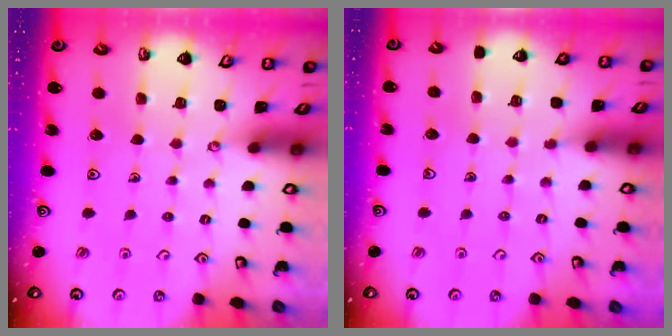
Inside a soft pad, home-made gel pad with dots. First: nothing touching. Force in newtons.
{"total": 3.6, "press": 3.6, "slide": 0.6}